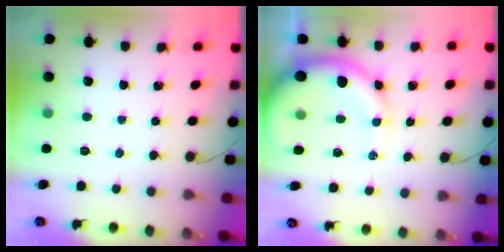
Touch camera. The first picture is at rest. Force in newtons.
{"total": 12.3, "press": 12.1, "slide": 2.2}